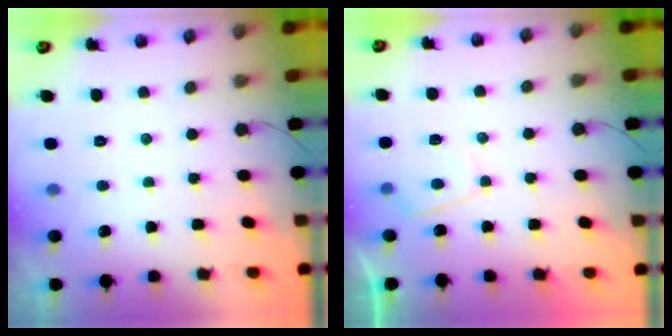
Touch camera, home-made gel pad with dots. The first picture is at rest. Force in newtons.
{"total": 3.1, "press": 3.0, "slide": 0.8}